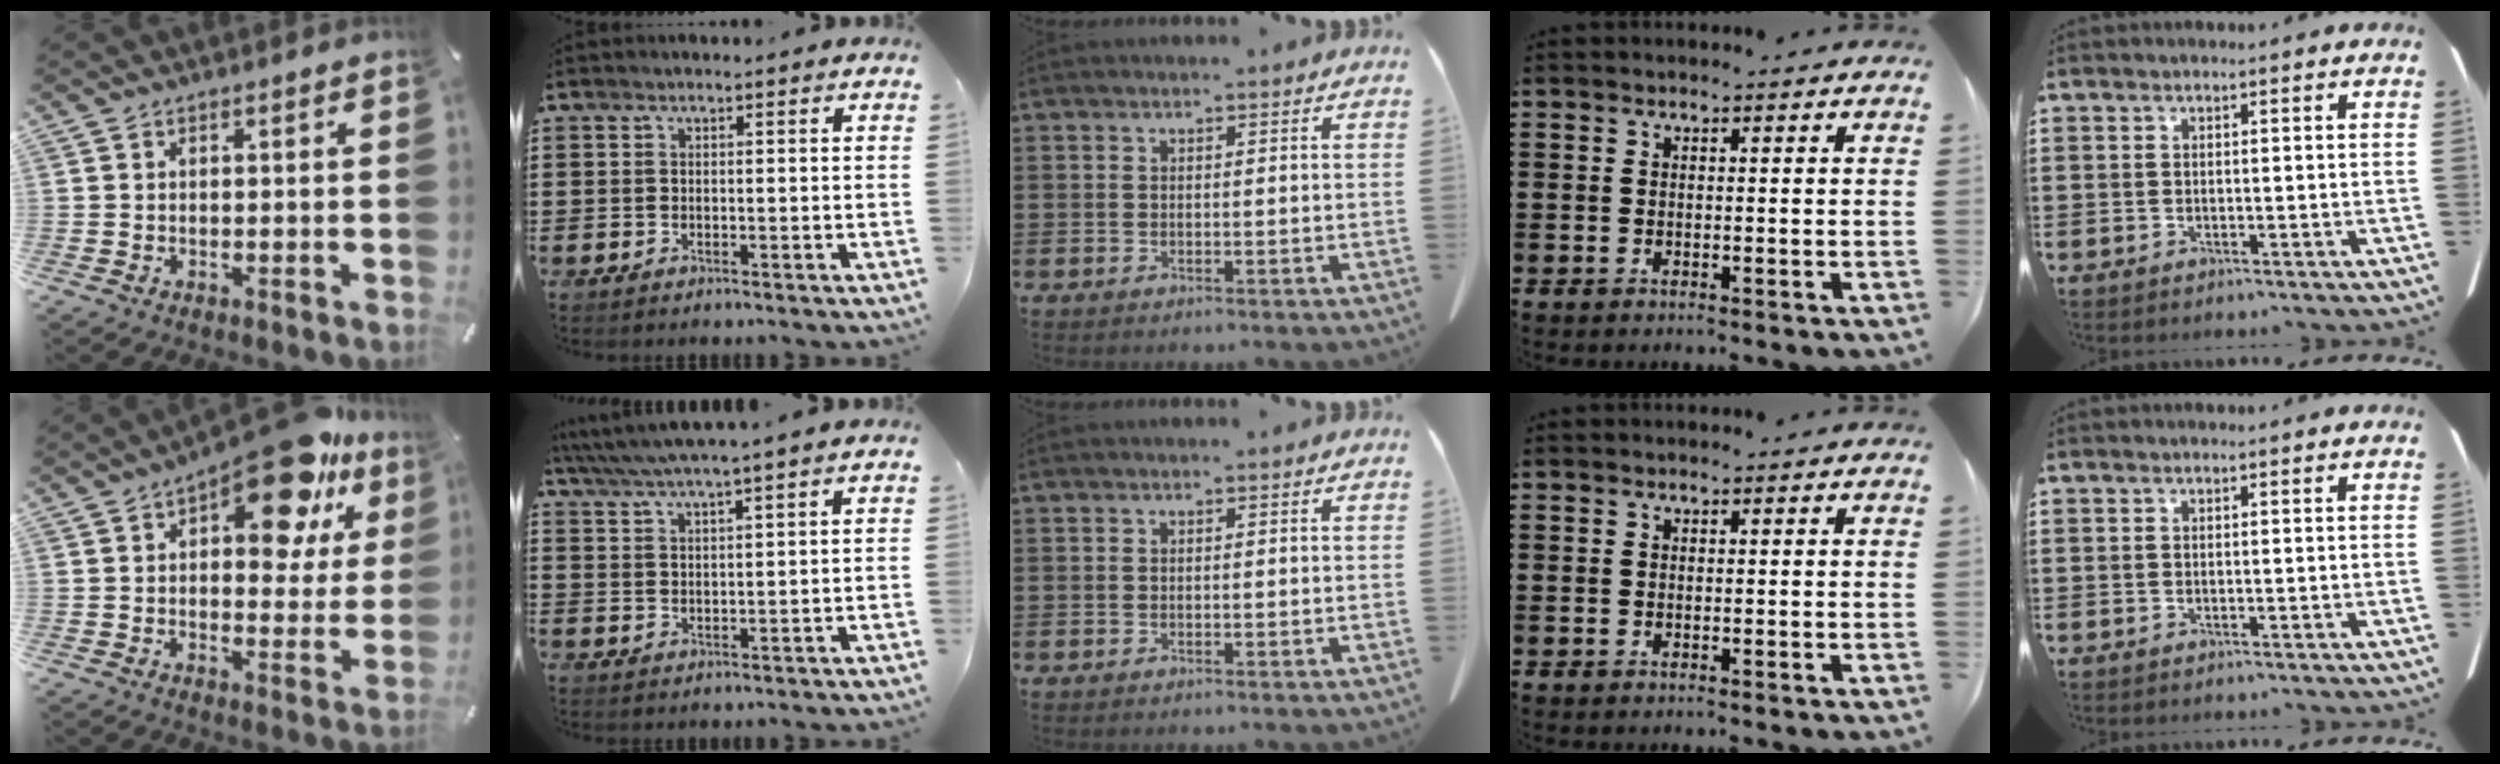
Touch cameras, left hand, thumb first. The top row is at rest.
{"thumb": {"total": 19.1, "force": [11.7, 8.2, 12.7], "torque": [-0.168, -0.073, 0.187]}, "index": {"total": 4.2, "force": [3.5, -0.6, 2.2], "torque": [-0.052, -0.012, 0.061]}}